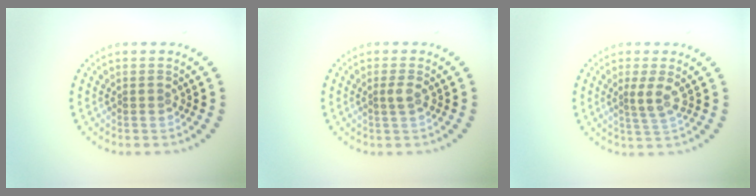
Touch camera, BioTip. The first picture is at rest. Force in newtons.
{"total": 0.9, "press": 0.7, "slide": 0.5}
{"total": 2.0, "press": 1.5, "slide": 1.3}